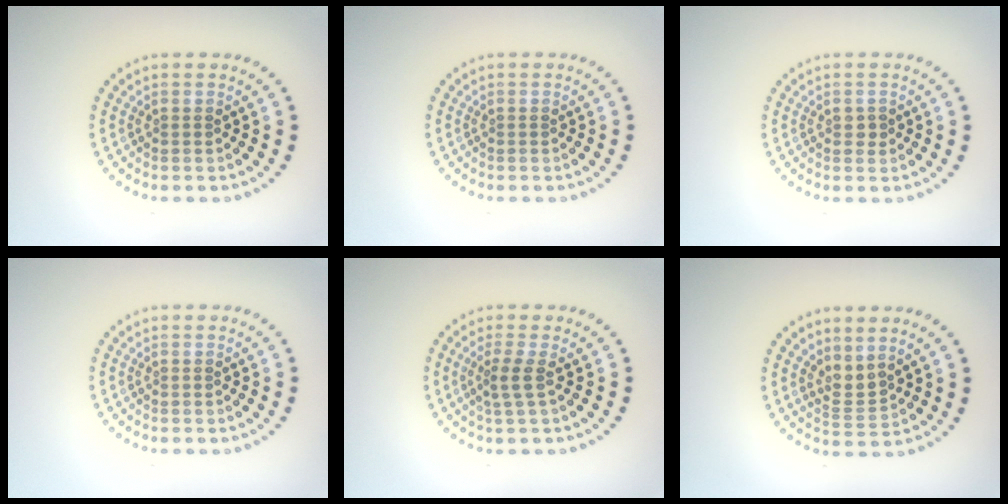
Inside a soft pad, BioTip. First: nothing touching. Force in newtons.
{"total": 0.0}
{"total": 1.0, "press": 1.0, "slide": 0.2}
{"total": 0.0}
{"total": 2.0, "press": 1.4, "slide": 1.4}
{"total": 1.9, "press": 1.4, "slide": 1.4}